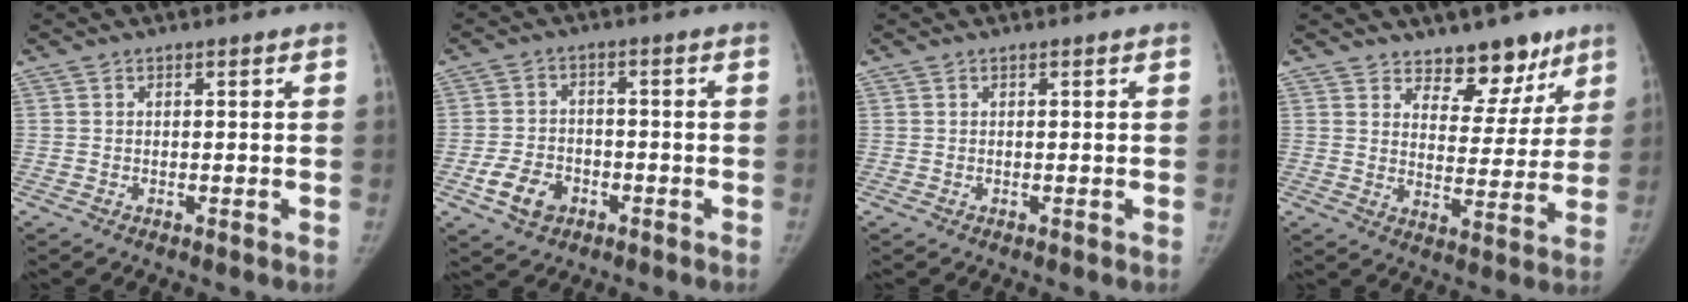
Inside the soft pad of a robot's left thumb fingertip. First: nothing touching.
{"total": 7.0, "force": [-3.2, 5.1, 3.5], "torque": [-0.053, 0.017, -0.055]}
{"total": 0.0}
{"total": 10.2, "force": [7.4, 5.7, 4.1], "torque": [-0.001, -0.046, 0.109]}